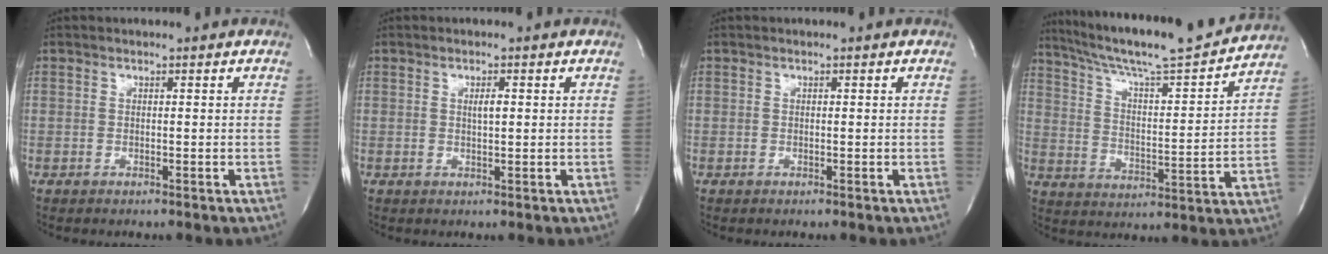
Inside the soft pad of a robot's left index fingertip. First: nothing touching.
{"total": 1.5, "force": [0.3, 0.4, 1.4], "torque": [-0.027, 0.001, 0.005]}
{"total": 0.0}
{"total": 21.3, "force": [19.1, 0.8, 9.3], "torque": [-0.161, -0.013, 0.285]}